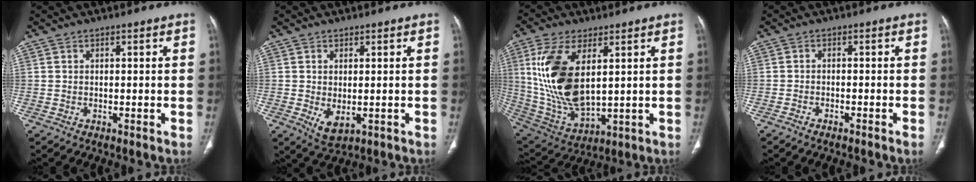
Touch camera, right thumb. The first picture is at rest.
{"total": 4.0, "force": [-0.6, 2.1, 3.4], "torque": [-0.055, -0.009, 0.005]}
{"total": 17.6, "force": [4.4, 8.6, 14.7], "torque": [-0.297, -0.024, 0.103]}
{"total": 1.8, "force": [-1.4, -0.1, 1.1], "torque": [-0.023, 0.008, -0.022]}